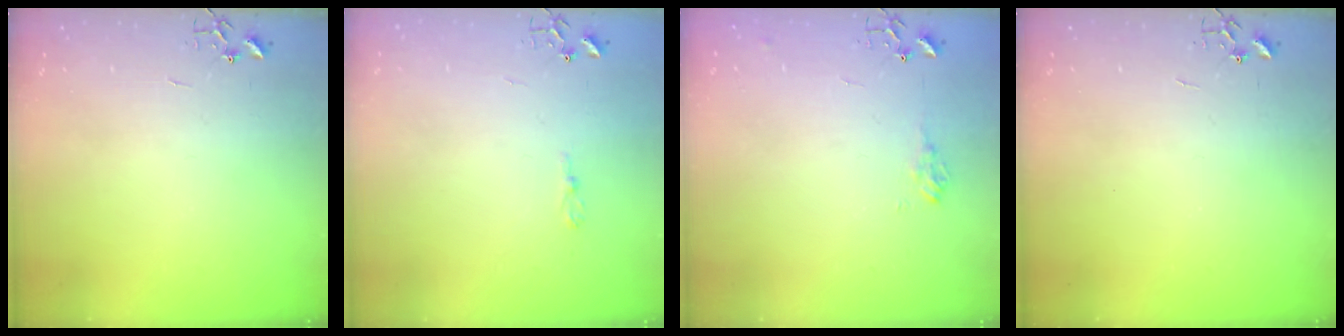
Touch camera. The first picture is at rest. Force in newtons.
{"total": 3.6, "press": 3.6, "slide": 0.4}
{"total": 8.5, "press": 8.4, "slide": 0.8}
{"total": 0.0}